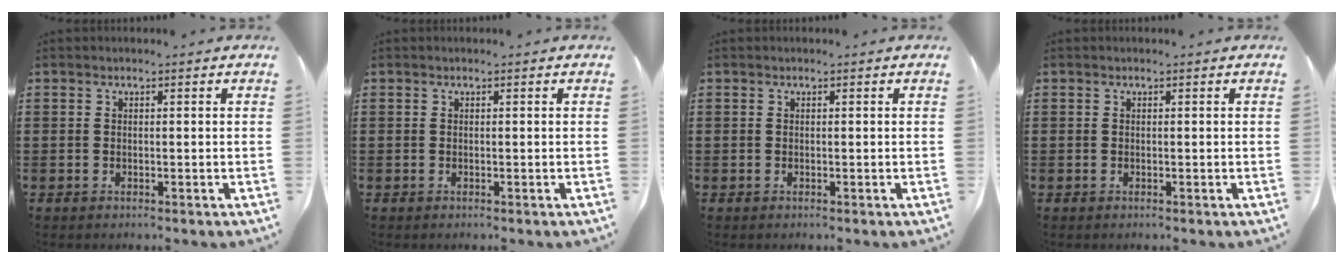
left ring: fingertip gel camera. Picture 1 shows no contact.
{"total": 0.0}
{"total": 0.0}
{"total": 0.0}